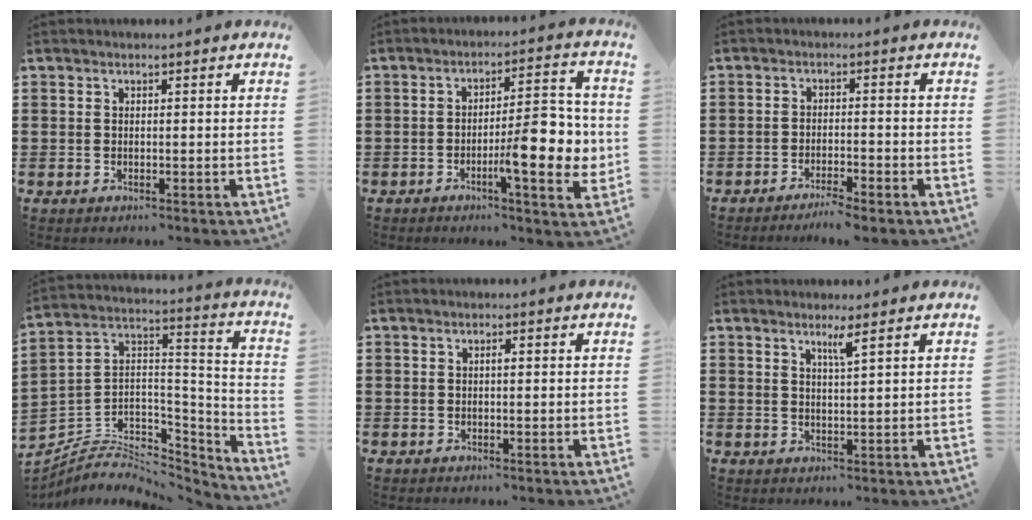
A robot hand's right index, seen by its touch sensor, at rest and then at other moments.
{"total": 10.4, "force": [-2.2, 3.0, 9.7], "torque": [-0.126, -0.004, -0.039]}
{"total": 2.5, "force": [-2.3, -0.2, 0.8], "torque": [-0.017, -0.001, -0.046]}
{"total": 5.2, "force": [-3.6, 3.5, 1.4], "torque": [-0.037, -0.005, -0.069]}
{"total": 0.7, "force": [0.0, 0.2, 0.7], "torque": [-0.015, -0.003, 0.001]}
{"total": 2.4, "force": [1.7, -0.3, 1.7], "torque": [-0.027, -0.008, 0.026]}